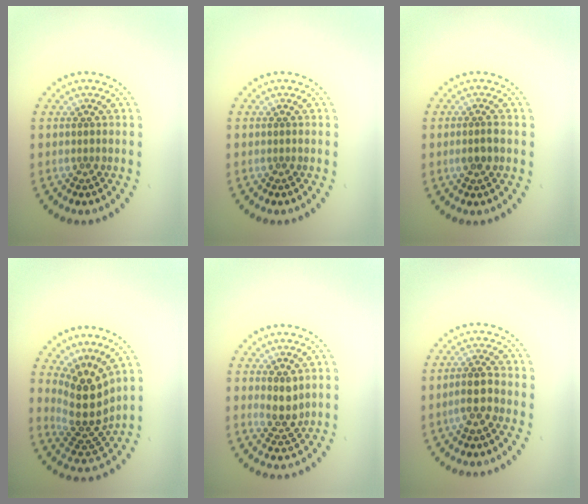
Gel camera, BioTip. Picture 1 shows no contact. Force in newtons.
{"total": 0.0}
{"total": 1.8, "press": 1.7, "slide": 0.6}
{"total": 5.0, "press": 3.6, "slide": 3.4}
{"total": 2.4, "press": 2.0, "slide": 1.3}
{"total": 2.3, "press": 2.0, "slide": 1.1}